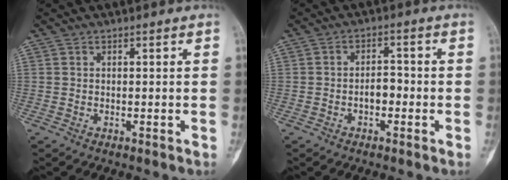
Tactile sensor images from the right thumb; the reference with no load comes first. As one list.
[{"total": 3.2, "force": [-1.1, 1.9, 2.3], "torque": [-0.025, 0.017, -0.022]}]